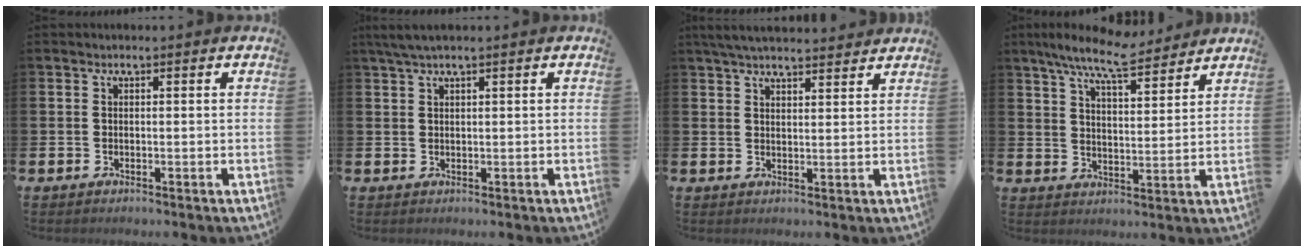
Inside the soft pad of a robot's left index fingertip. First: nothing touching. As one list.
[{"total": 2.2, "force": [1.6, 0.1, 1.5], "torque": [-0.037, 0.007, 0.029]}, {"total": 4.6, "force": [4.4, 0.6, 1.2], "torque": [-0.032, -0.013, 0.082]}, {"total": 8.8, "force": [8.0, 1.3, 3.5], "torque": [-0.089, -0.032, 0.144]}]